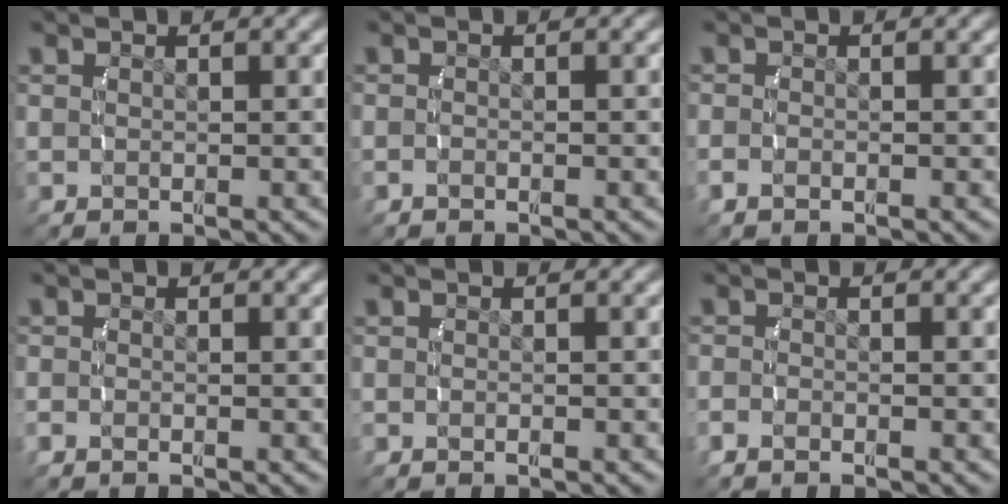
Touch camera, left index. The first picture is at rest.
{"total": 0.7, "force": [-0.7, -0.2, 0.2], "torque": [-0.007, -0.005, -0.012]}
{"total": 1.3, "force": [-1.0, 0.5, 0.6], "torque": [-0.022, -0.008, -0.016]}
{"total": 1.3, "force": [-0.9, 0.7, 0.6], "torque": [-0.023, -0.006, -0.016]}
{"total": 1.1, "force": [-0.6, 0.7, 0.5], "torque": [-0.019, -0.002, -0.013]}
{"total": 1.6, "force": [-1.4, 0.6, 0.6], "torque": [-0.022, -0.007, -0.025]}